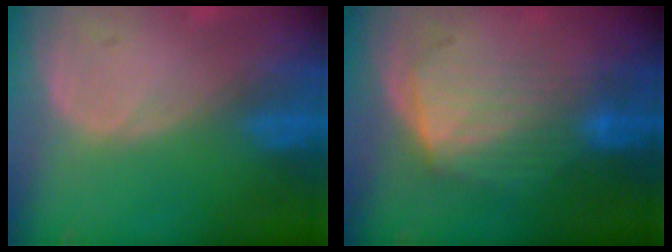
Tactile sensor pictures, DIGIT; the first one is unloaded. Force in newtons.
{"total": 6.4, "press": 6.3, "slide": 1.2}